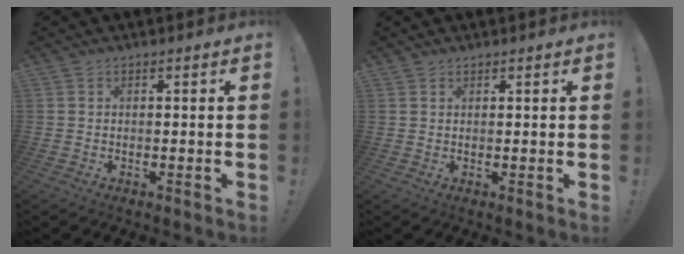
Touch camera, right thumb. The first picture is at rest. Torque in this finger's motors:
{"motor_torque": [-0.13, 0.18, 0.53, 0.58, 0.01]}